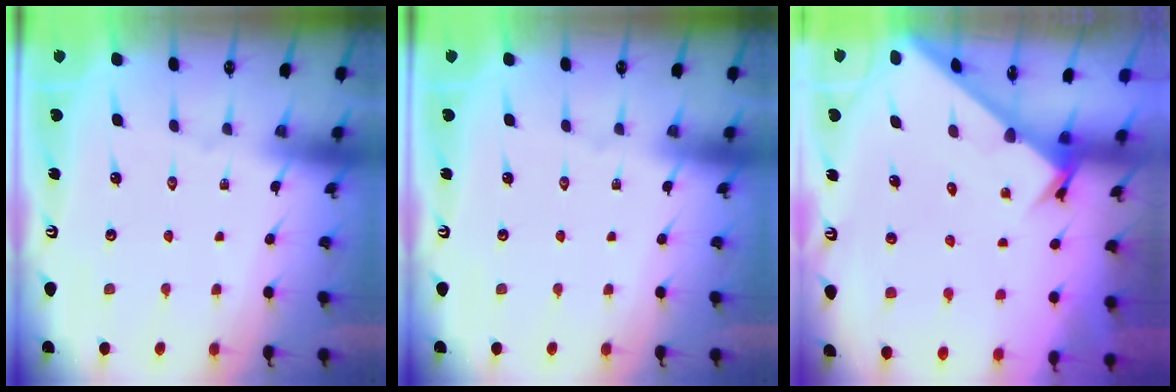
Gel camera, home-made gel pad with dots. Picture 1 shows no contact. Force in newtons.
{"total": 0.0}
{"total": 2.7, "press": 2.7, "slide": 0.3}